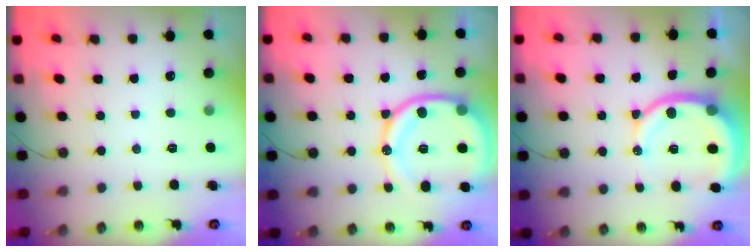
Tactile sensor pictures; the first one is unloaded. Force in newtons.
{"total": 17.5, "press": 17.4, "slide": 1.9}
{"total": 12.0, "press": 11.9, "slide": 1.6}